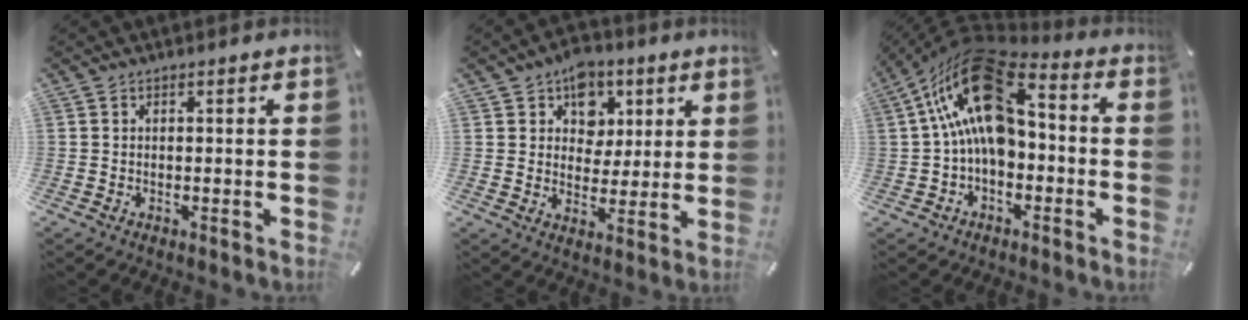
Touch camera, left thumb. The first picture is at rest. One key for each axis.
{"total": 8.9, "fx": 4.1, "fy": 7.5, "fz": 2.6, "tx": -0.035, "ty": -0.023, "tz": 0.073}
{"total": 19.0, "fx": 4.2, "fy": 11.4, "fz": 14.6, "tx": -0.272, "ty": -0.022, "tz": 0.070}